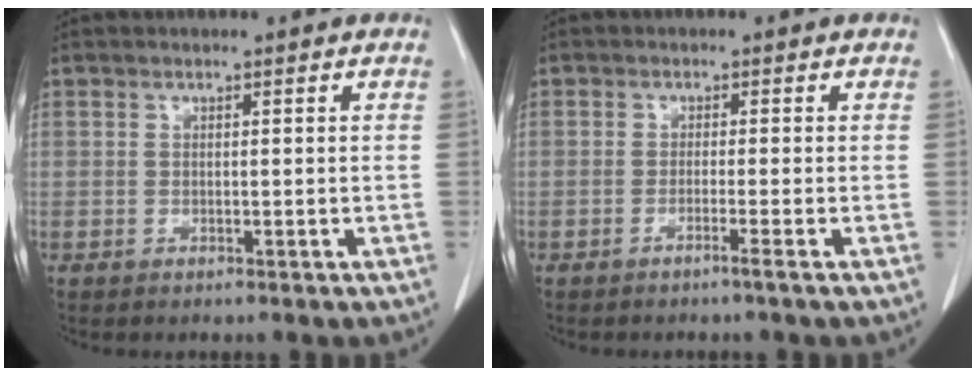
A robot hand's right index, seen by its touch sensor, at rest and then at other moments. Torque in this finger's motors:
{"motor_torque": [-0.07, 0.06, 0.01, 0.01]}